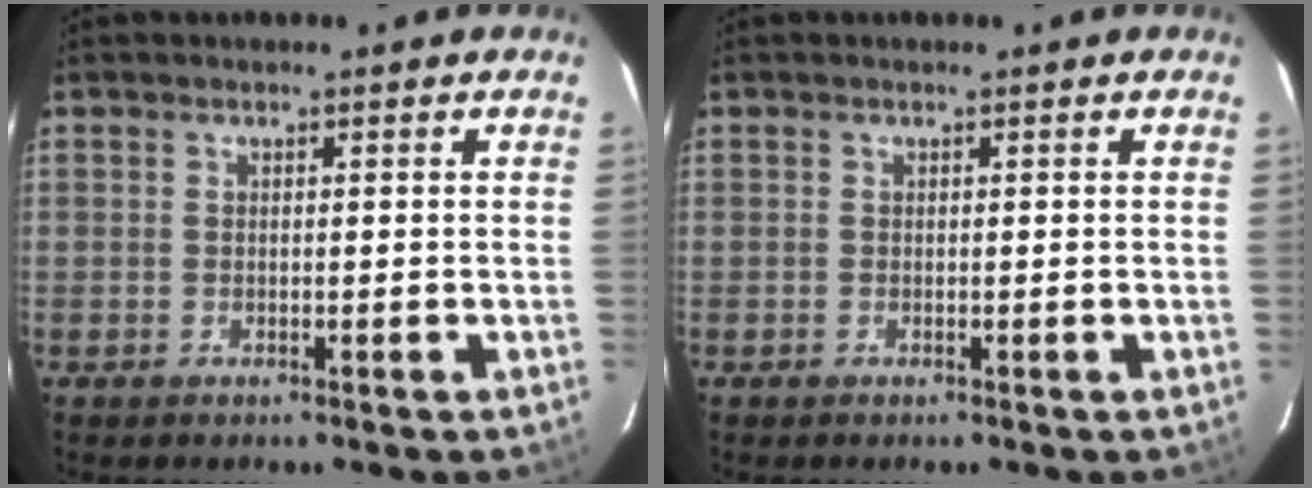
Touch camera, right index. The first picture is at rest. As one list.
[{"total": 0.0}]